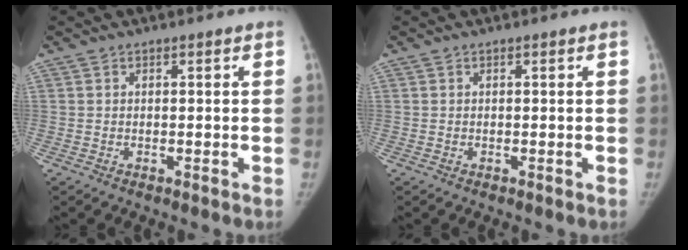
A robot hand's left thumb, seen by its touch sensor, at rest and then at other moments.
{"total": 0.0}